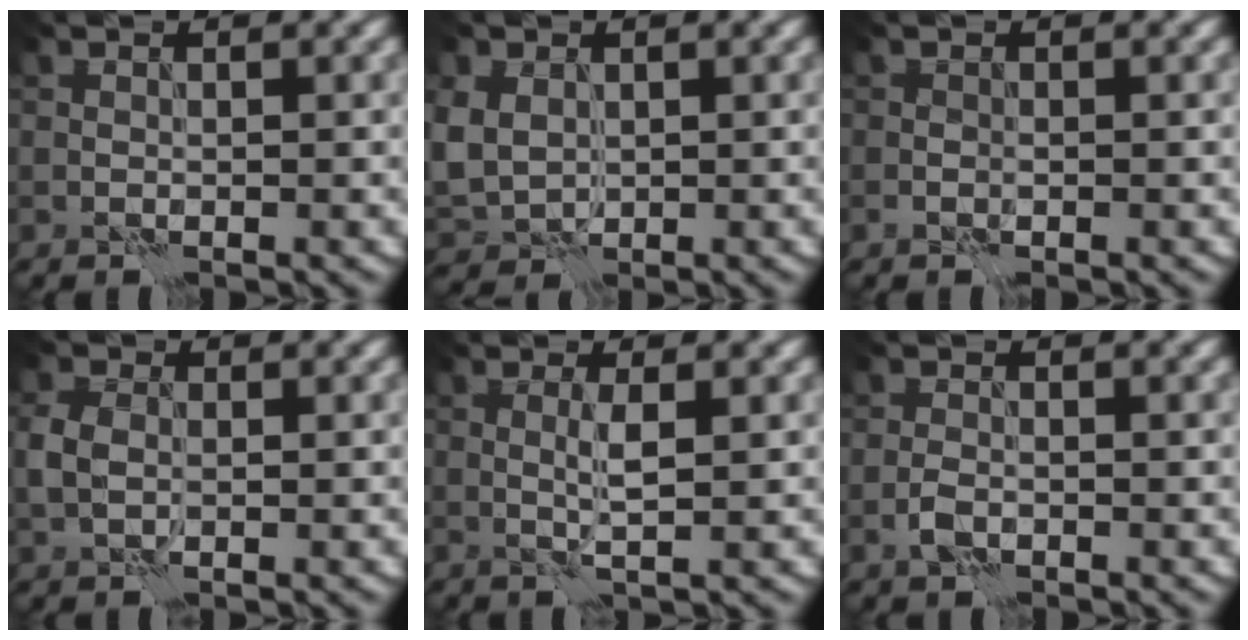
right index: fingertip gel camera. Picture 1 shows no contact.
{"total": 4.5, "force": [0.8, 3.7, 2.4], "torque": [-0.072, -0.004, 0.016]}
{"total": 0.7, "force": [-0.3, 0.4, 0.5], "torque": [-0.008, 0.003, -0.006]}
{"total": 2.8, "force": [0.0, 2.0, 1.9], "torque": [-0.048, 0.002, -0.002]}
{"total": 1.9, "force": [0.2, 0.2, 1.9], "torque": [-0.039, 0.003, 0.002]}
{"total": 1.5, "force": [-0.7, 0.8, 1.0], "torque": [-0.021, 0.002, -0.018]}